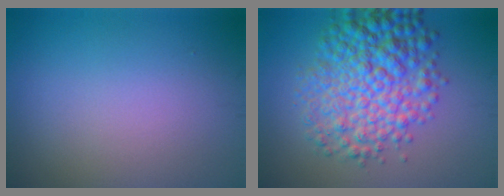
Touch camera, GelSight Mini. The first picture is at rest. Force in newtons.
{"total": 7.9, "press": 7.9, "slide": 0.1}